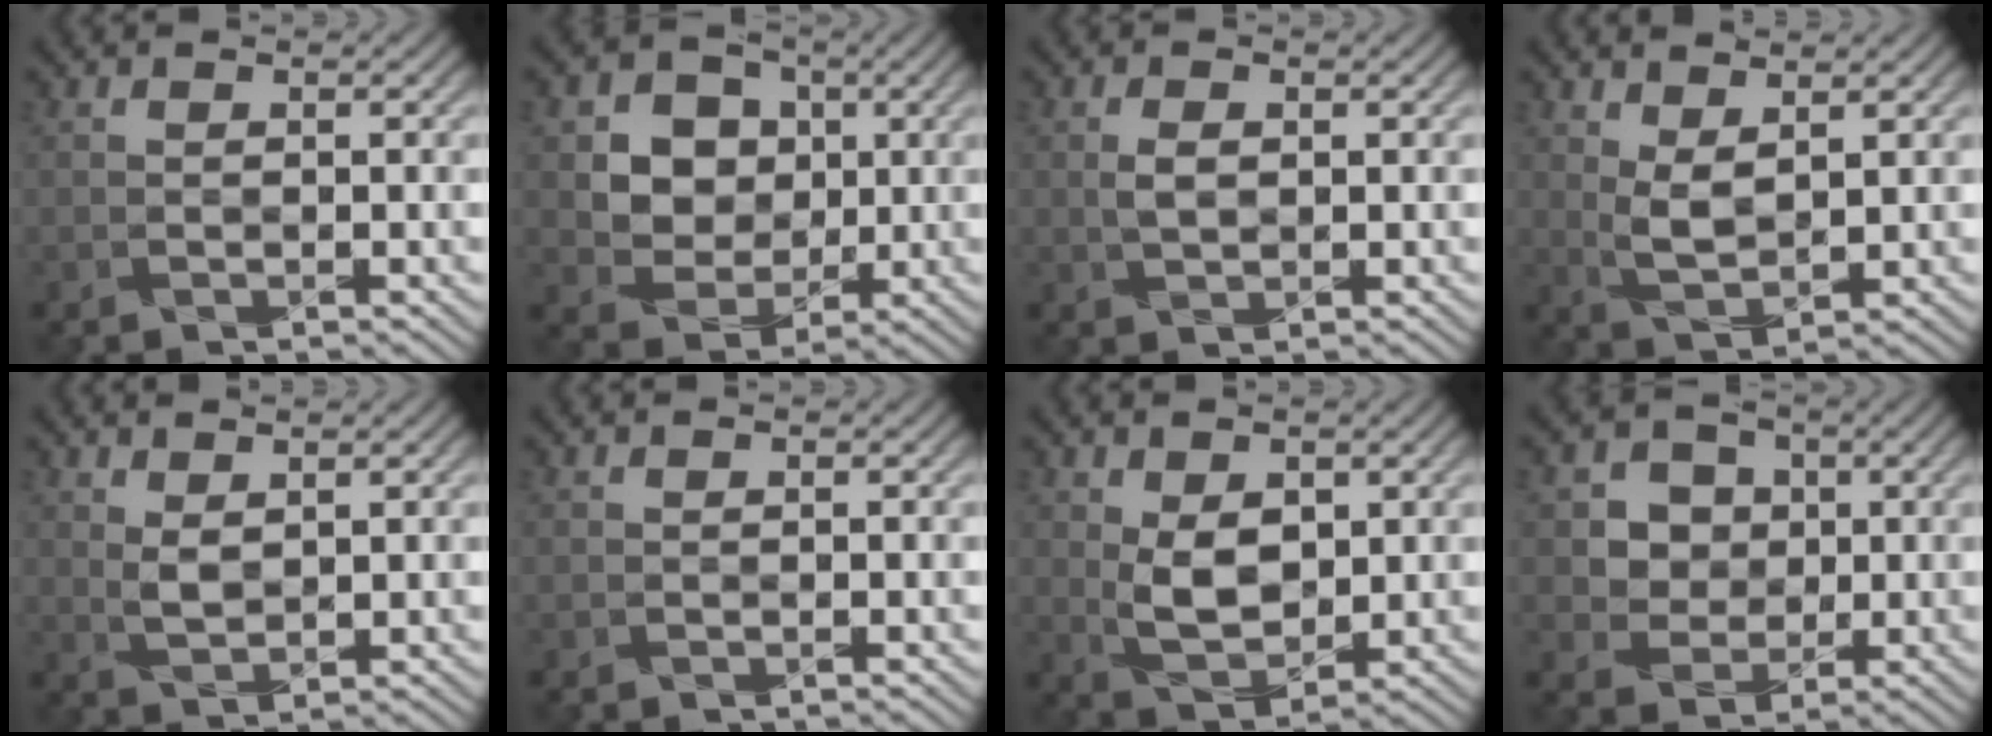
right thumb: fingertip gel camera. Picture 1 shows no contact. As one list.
[{"total": 7.3, "force": [2.0, 6.5, 2.6], "torque": [-0.083, -0.002, 0.042]}, {"total": 1.5, "force": [0.2, 1.0, 1.1], "torque": [-0.025, -0.004, 0.006]}, {"total": 3.2, "force": [1.8, 1.4, 2.3], "torque": [-0.061, -0.008, 0.042]}, {"total": 2.1, "force": [1.4, 1.0, 1.2], "torque": [-0.034, -0.006, 0.033]}, {"total": 0.0}, {"total": 4.9, "force": [1.0, 3.2, 3.6], "torque": [-0.079, -0.010, 0.030]}, {"total": 5.1, "force": [1.2, 4.7, 1.3], "torque": [-0.050, -0.007, 0.022]}]